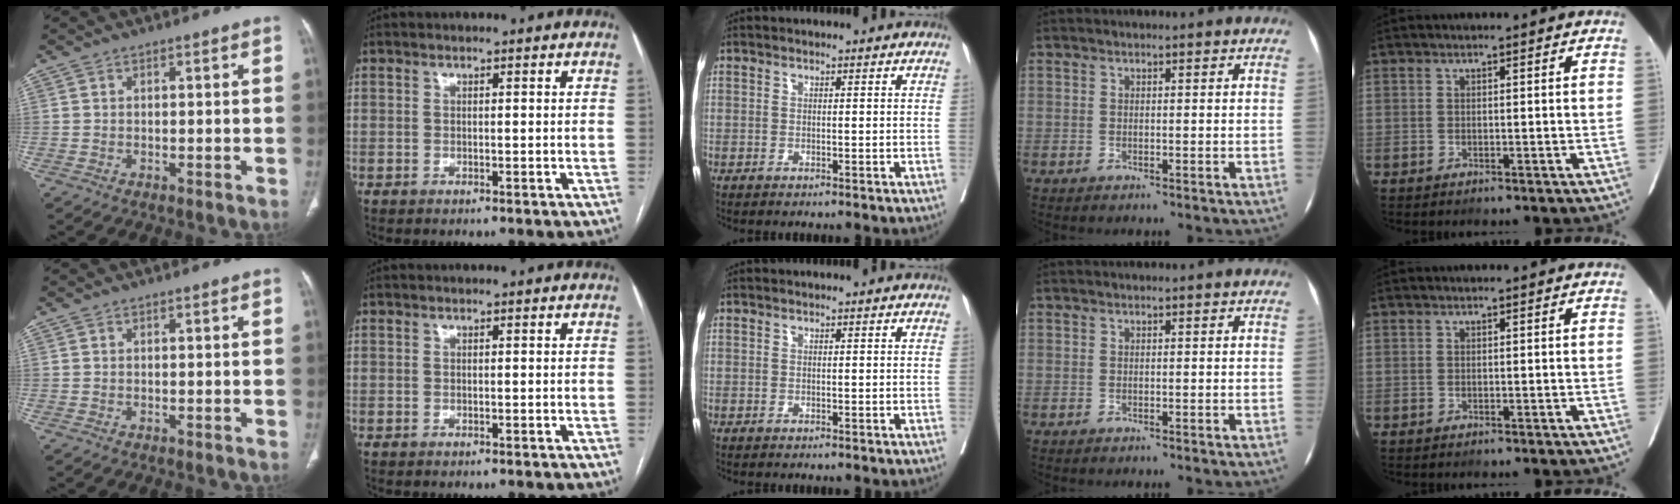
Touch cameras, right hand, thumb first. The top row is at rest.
{}